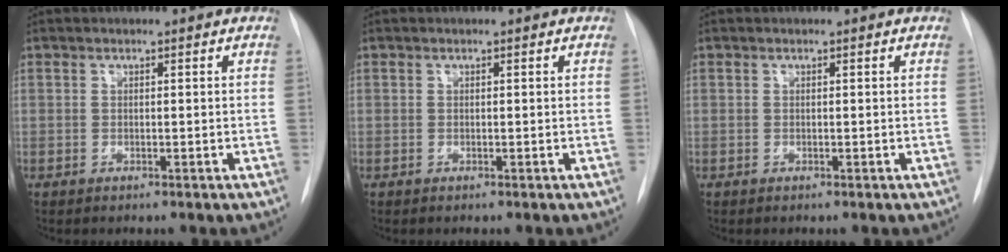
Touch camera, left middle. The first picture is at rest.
{"total": 0.0}
{"total": 0.0}